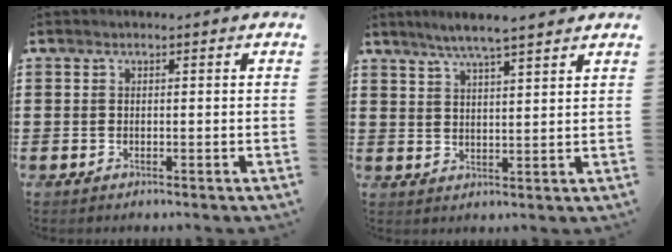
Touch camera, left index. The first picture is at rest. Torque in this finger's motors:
{"motor_torque": [1.07, 1.06, 0.70, 0.18]}